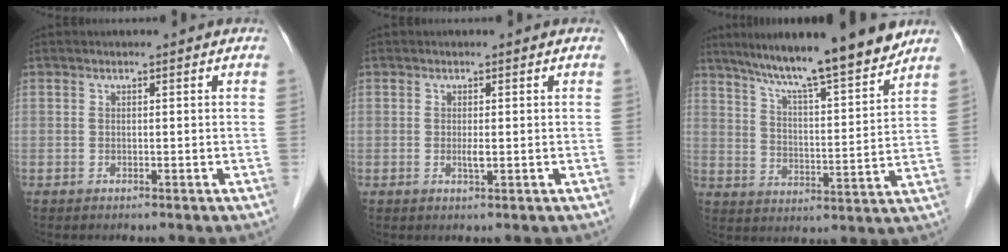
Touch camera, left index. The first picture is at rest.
{"total": 1.1, "force": [-0.2, 0.1, 1.1], "torque": [-0.023, -0.005, -0.002]}
{"total": 14.9, "force": [12.7, 0.1, 7.8], "torque": [-0.121, 0.000, 0.196]}